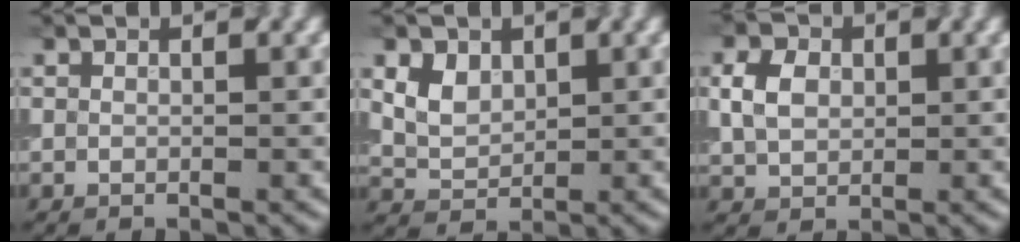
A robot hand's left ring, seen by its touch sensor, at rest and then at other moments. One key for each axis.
{"total": 3.1, "fx": 1.3, "fy": 2.2, "fz": 1.8, "tx": -0.045, "ty": 0.006, "tz": 0.033}
{"total": 3.3, "fx": 0.5, "fy": 2.5, "fz": 2.2, "tx": -0.052, "ty": 0.011, "tz": 0.014}